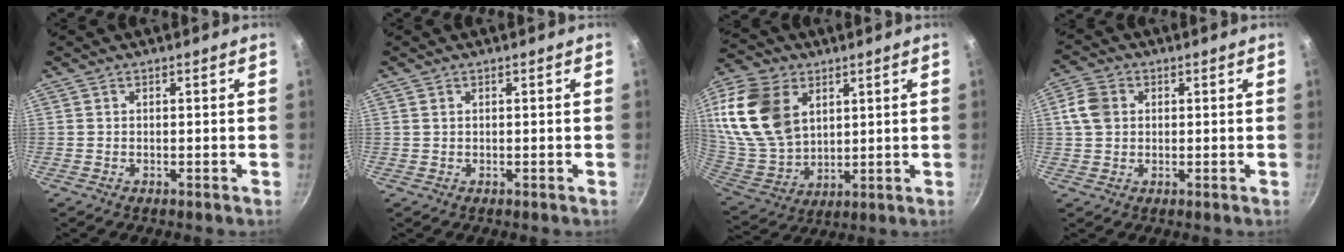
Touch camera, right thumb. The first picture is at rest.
{"total": 0.7, "force": [0.4, 0.4, 0.4], "torque": [-0.009, 0.001, 0.007]}
{"total": 20.3, "force": [7.1, 14.0, 12.8], "torque": [-0.243, -0.023, 0.149]}
{"total": 5.8, "force": [1.1, 4.7, 3.3], "torque": [-0.052, 0.006, 0.013]}